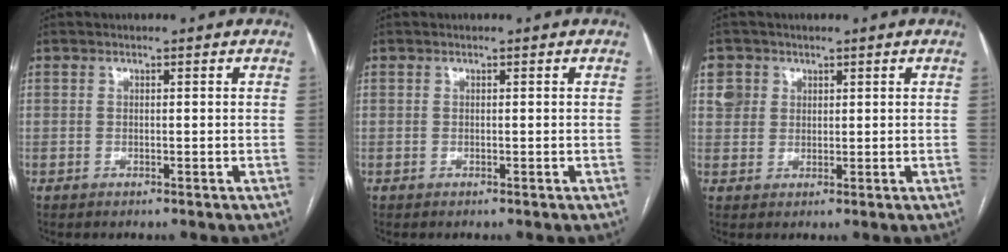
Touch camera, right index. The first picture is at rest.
{"total": 0.0}
{"total": 3.3, "force": [1.5, 2.9, 0.2], "torque": [0.000, 0.009, 0.029]}